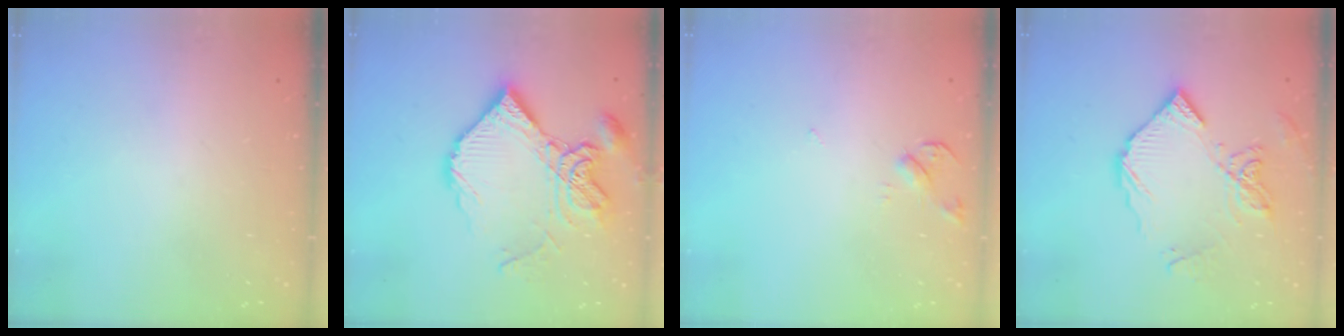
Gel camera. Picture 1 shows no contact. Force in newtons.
{"total": 18.4, "press": 18.3, "slide": 1.8}
{"total": 4.3, "press": 4.3, "slide": 0.8}
{"total": 11.6, "press": 11.5, "slide": 1.3}